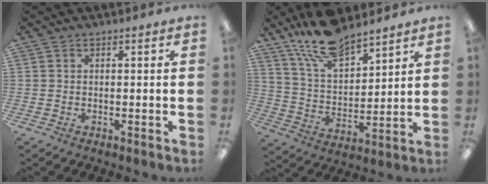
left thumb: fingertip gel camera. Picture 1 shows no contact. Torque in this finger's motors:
{"motor_torque": [0.10, 0.05, 1.43, -1.34, 0.30]}